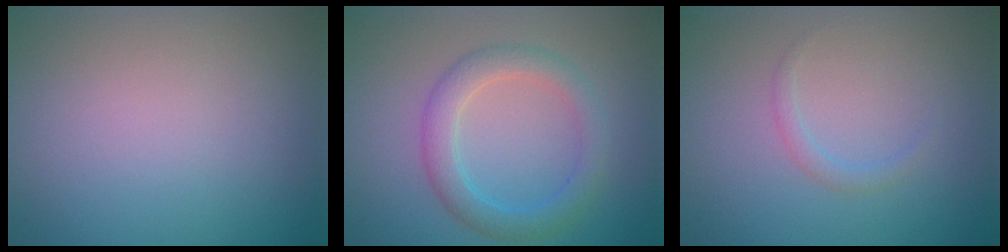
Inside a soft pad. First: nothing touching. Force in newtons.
{"total": 3.3, "press": 3.3, "slide": 0.1}
{"total": 0.9, "press": 0.9, "slide": 0.1}